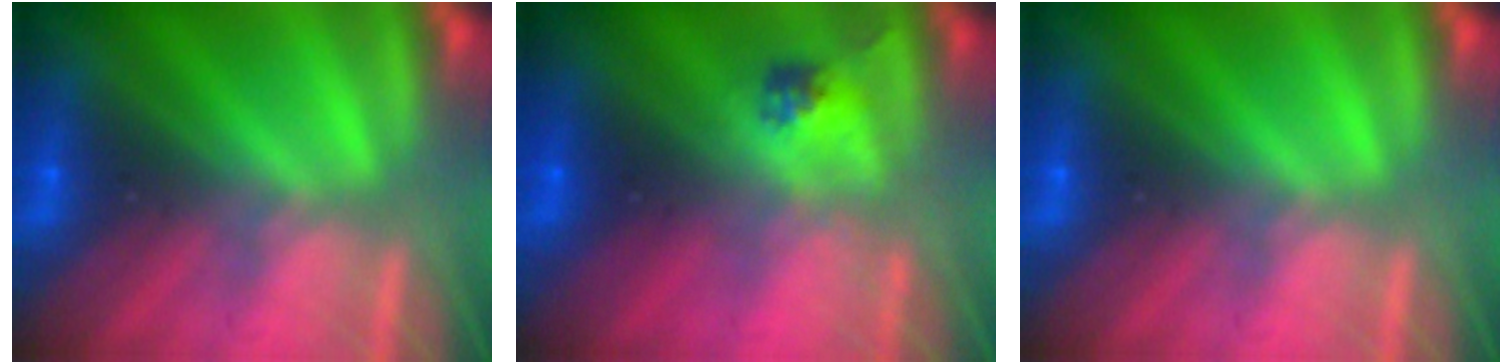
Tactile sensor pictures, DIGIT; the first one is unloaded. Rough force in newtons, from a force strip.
{"total": 2.4}
{"total": 0.0}